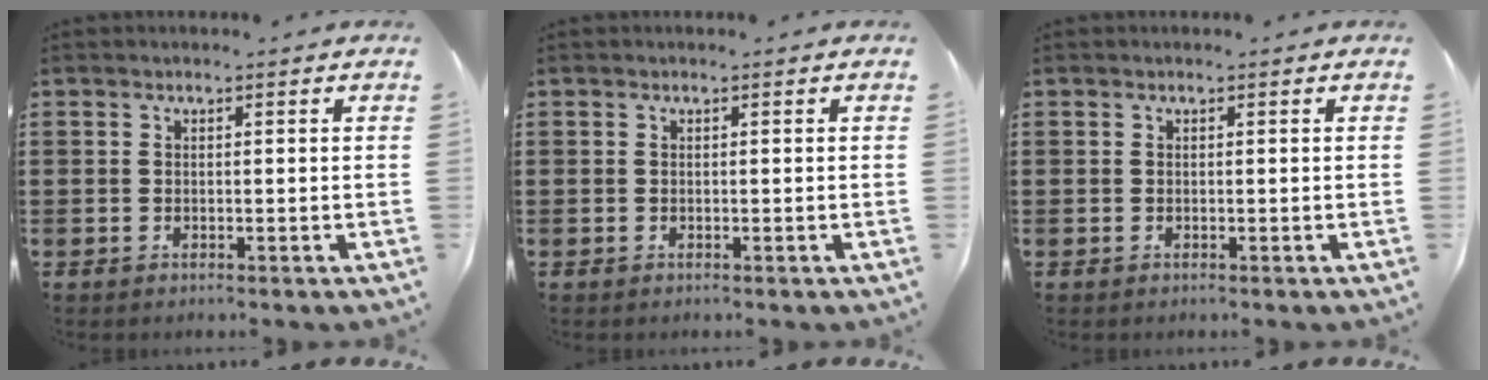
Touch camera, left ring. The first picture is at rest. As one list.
[{"total": 0.0}, {"total": 0.0}]